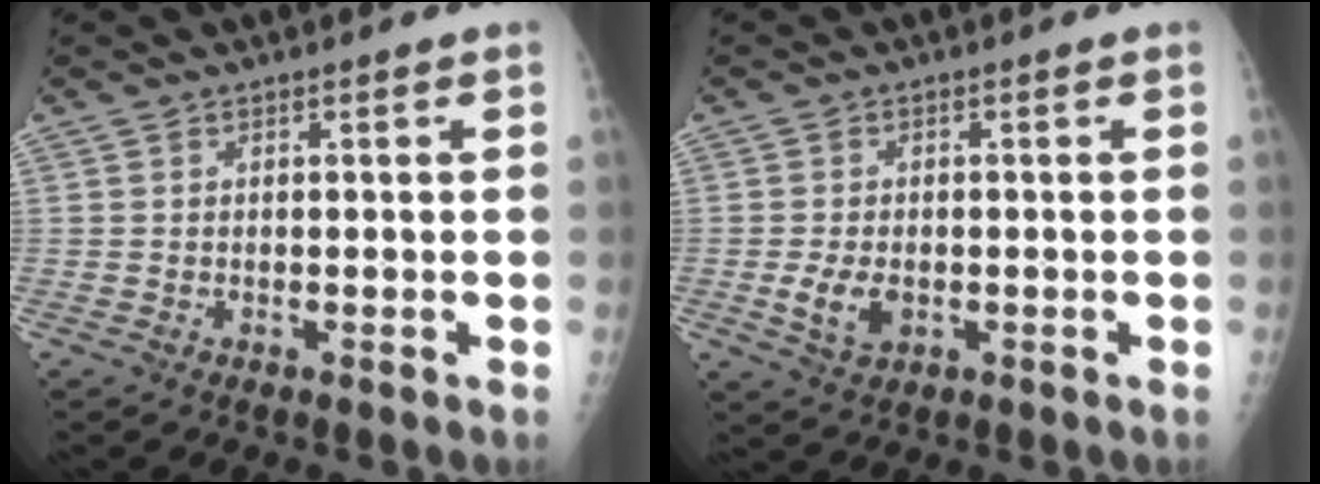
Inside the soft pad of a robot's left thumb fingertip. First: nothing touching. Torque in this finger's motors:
{"motor_torque": [-0.21, 0.44, 0.30, -0.09, 0.03]}